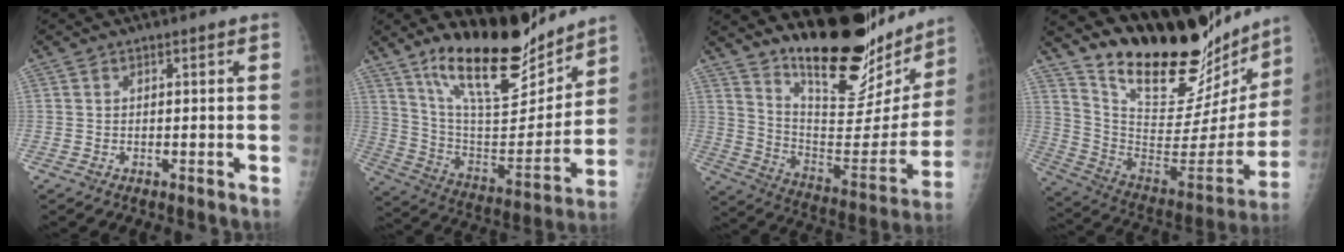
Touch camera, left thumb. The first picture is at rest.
{"total": 21.2, "force": [16.5, 6.9, 11.4], "torque": [-0.143, -0.108, 0.287]}
{"total": 26.5, "force": [20.8, 8.1, 14.2], "torque": [-0.177, -0.129, 0.314]}
{"total": 28.8, "force": [24.5, 8.9, 12.4], "torque": [-0.168, -0.148, 0.370]}